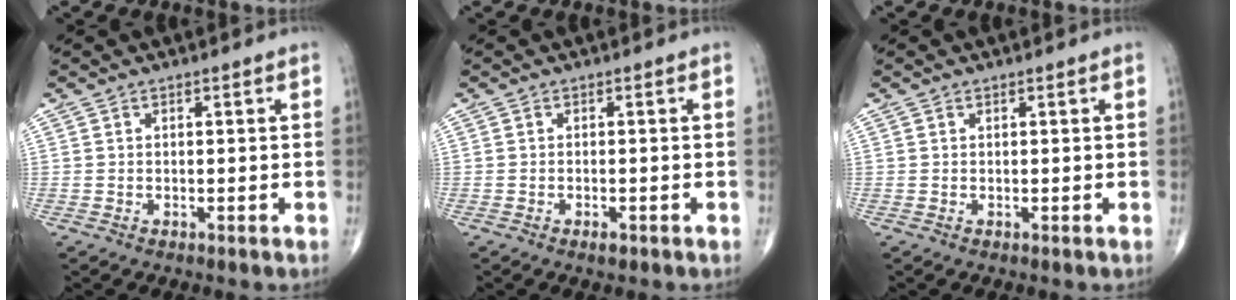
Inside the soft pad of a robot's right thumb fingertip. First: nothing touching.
{"total": 1.4, "force": [-0.8, 0.5, 1.0], "torque": [-0.017, 0.000, -0.013]}
{"total": 0.0}